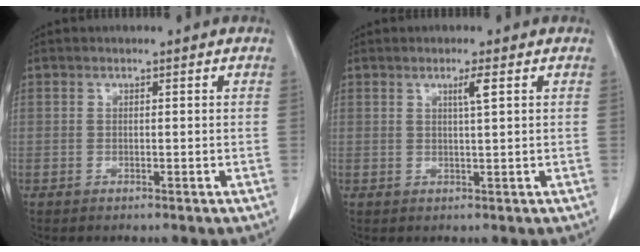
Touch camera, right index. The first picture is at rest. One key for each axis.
{"total": 1.9, "fx": 0.8, "fy": -0.4, "fz": 1.7, "tx": -0.034, "ty": -0.004, "tz": 0.014}